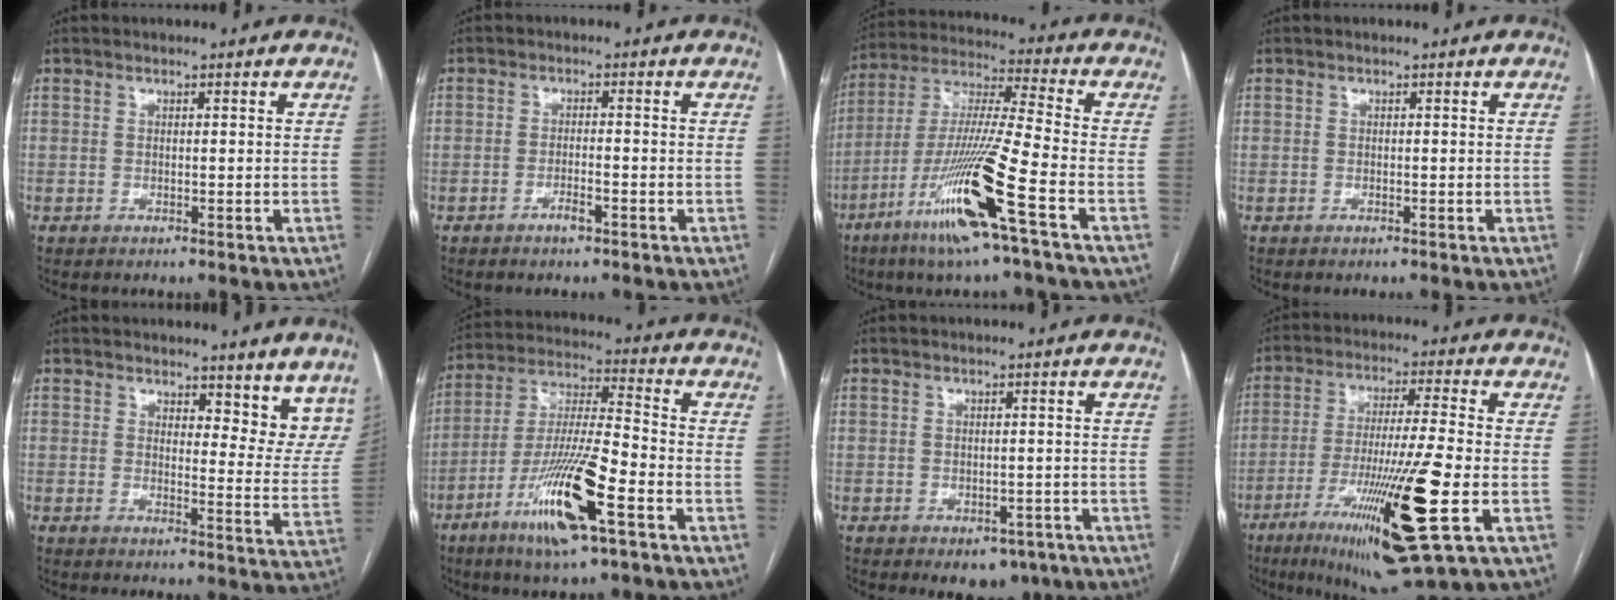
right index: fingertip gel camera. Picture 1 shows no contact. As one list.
[{"total": 2.2, "force": [-1.3, 0.3, 1.8], "torque": [-0.031, 0.000, -0.023]}, {"total": 16.8, "force": [-7.9, -1.0, 14.8], "torque": [-0.307, -0.029, -0.152]}, {"total": 0.0}, {"total": 10.7, "force": [9.3, 3.9, 3.4], "torque": [-0.001, -0.029, 0.088]}, {"total": 15.8, "force": [-7.5, 1.5, 13.8], "torque": [-0.274, -0.019, -0.135]}, {"total": 3.9, "force": [-2.3, 2.8, 1.5], "torque": [-0.003, 0.005, -0.021]}, {"total": 18.6, "force": [-7.0, 0.2, 17.3], "torque": [-0.313, -0.041, -0.117]}]